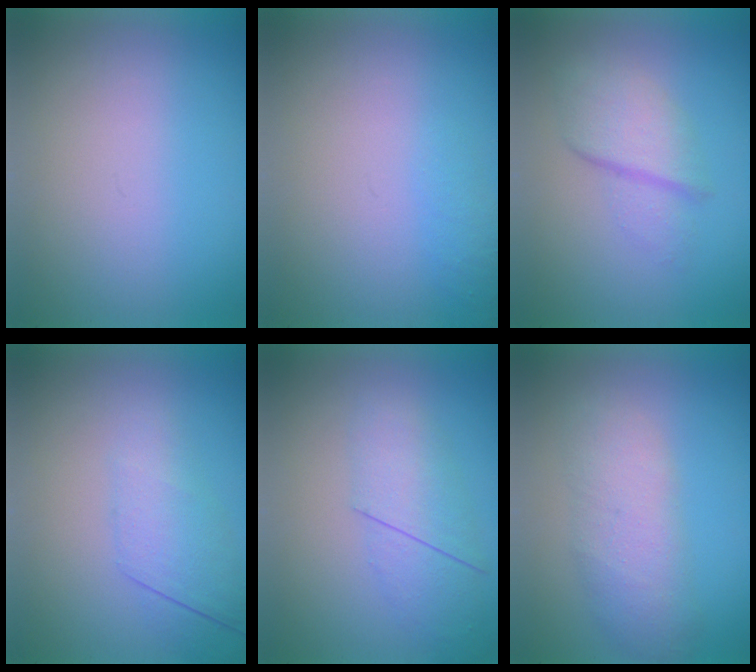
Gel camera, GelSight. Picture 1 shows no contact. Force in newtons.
{"total": 1.1}
{"total": 2.7}
{"total": 2.3}
{"total": 2.3}
{"total": 3.2}